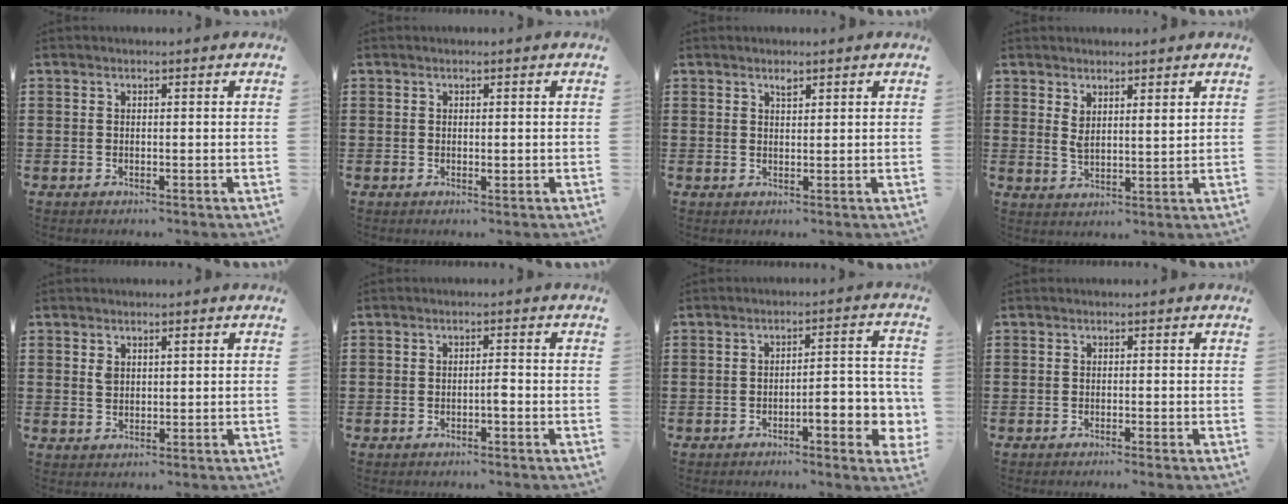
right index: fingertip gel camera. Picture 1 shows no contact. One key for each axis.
{"total": 0.6, "fx": 0.0, "fy": 0.3, "fz": 0.5, "tx": -0.010, "ty": 0.001, "tz": 0.001}
{"total": 1.2, "fx": 0.9, "fy": 0.4, "fz": 0.6, "tx": -0.006, "ty": -0.002, "tz": 0.014}
{"total": 3.0, "fx": 2.2, "fy": 0.9, "fz": 1.8, "tx": -0.040, "ty": 0.001, "tz": 0.041}
{"total": 1.7, "fx": 0.7, "fy": 0.9, "fz": 1.2, "tx": -0.027, "ty": 0.003, "tz": 0.013}
{"total": 1.5, "fx": -0.7, "fy": 0.3, "fz": 1.3, "tx": -0.026, "ty": -0.001, "tz": -0.013}
{"total": 6.1, "fx": -2.5, "fy": 1.6, "fz": 5.3, "tx": -0.070, "ty": -0.005, "tz": -0.044}
{"total": 0.6, "fx": -0.5, "fy": 0.0, "fz": 0.2, "tx": -0.006, "ty": -0.001, "tz": -0.010}